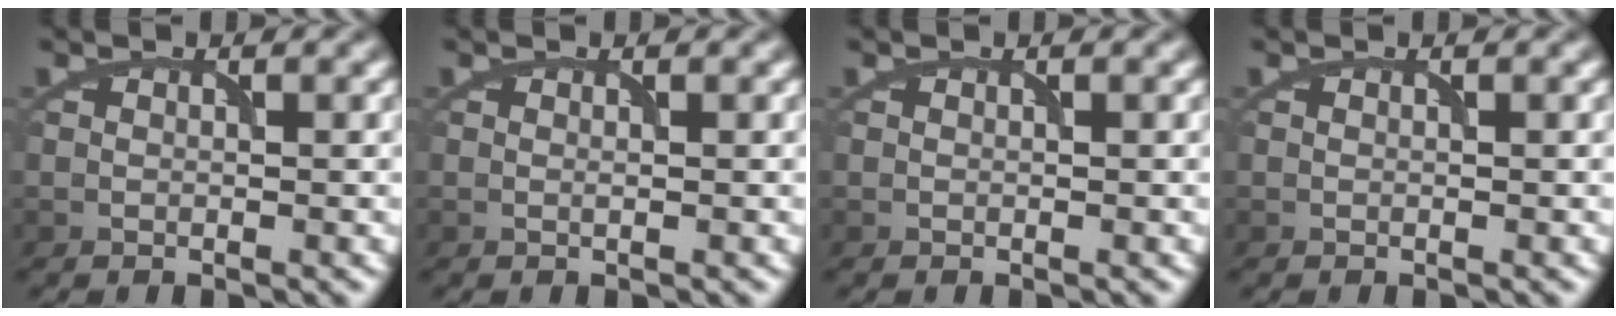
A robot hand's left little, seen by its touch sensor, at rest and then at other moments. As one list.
[{"total": 0.0}, {"total": 0.0}, {"total": 0.0}]